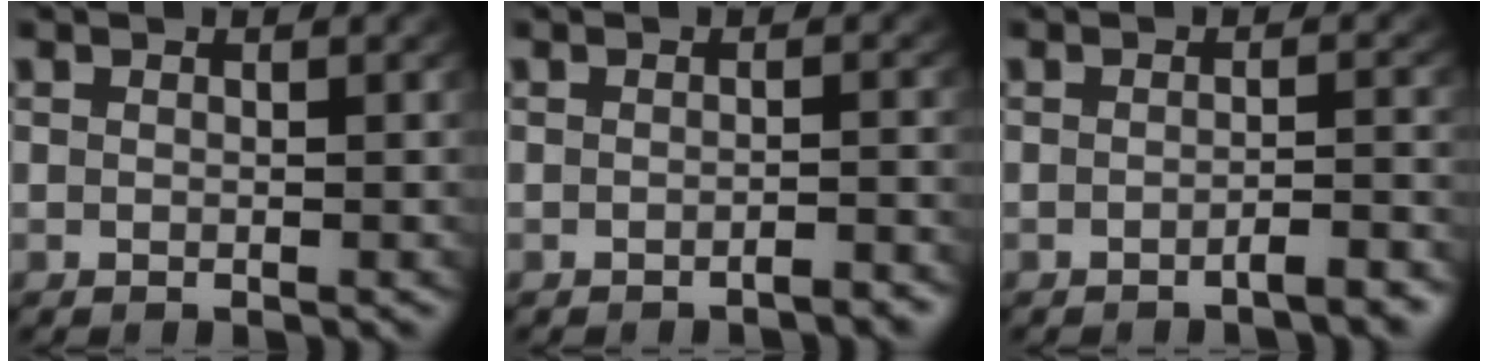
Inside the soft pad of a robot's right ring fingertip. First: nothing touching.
{"total": 1.2, "force": [-1.2, -0.2, 0.2], "torque": [-0.004, -0.001, -0.020]}
{"total": 1.8, "force": [-1.6, 0.0, 0.9], "torque": [-0.009, 0.000, -0.029]}